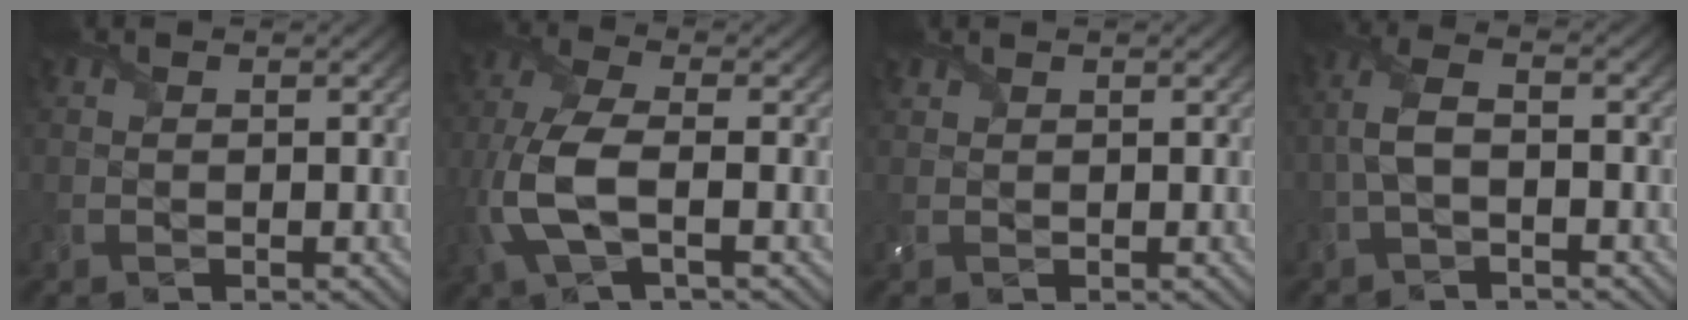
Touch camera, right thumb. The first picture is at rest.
{"total": 8.1, "force": [-1.9, 3.5, 7.0], "torque": [-0.180, 0.003, -0.046]}
{"total": 0.9, "force": [0.8, 0.2, 0.1], "torque": [-0.010, 0.002, 0.022]}
{"total": 4.5, "force": [-0.9, 2.0, 3.9], "torque": [-0.101, 0.009, -0.023]}